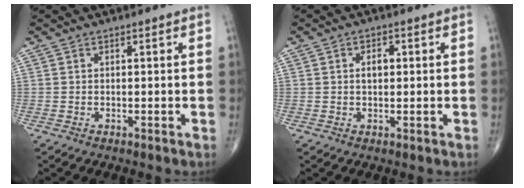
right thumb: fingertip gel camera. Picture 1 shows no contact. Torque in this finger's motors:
{"motor_torque": [0.34, 0.56, 0.25, 0.09, 0.08]}